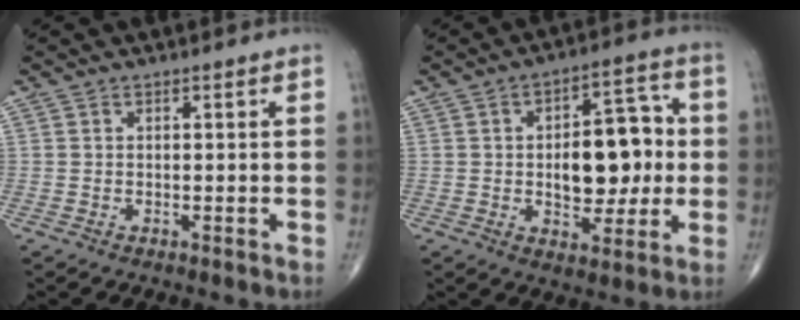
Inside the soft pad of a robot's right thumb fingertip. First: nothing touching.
{"total": 14.6, "force": [0.0, 8.2, 12.1], "torque": [-0.131, 0.021, 0.003]}